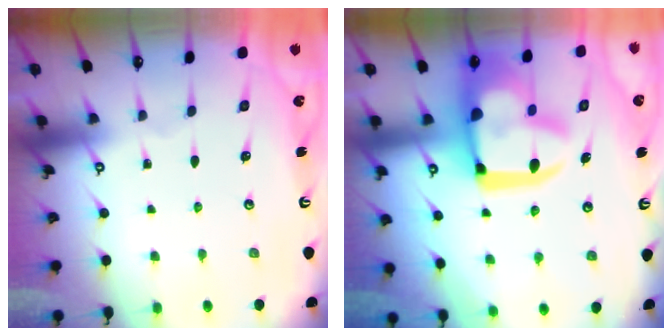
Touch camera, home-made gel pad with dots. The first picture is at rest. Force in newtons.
{"total": 21.6, "press": 21.5, "slide": 2.1}